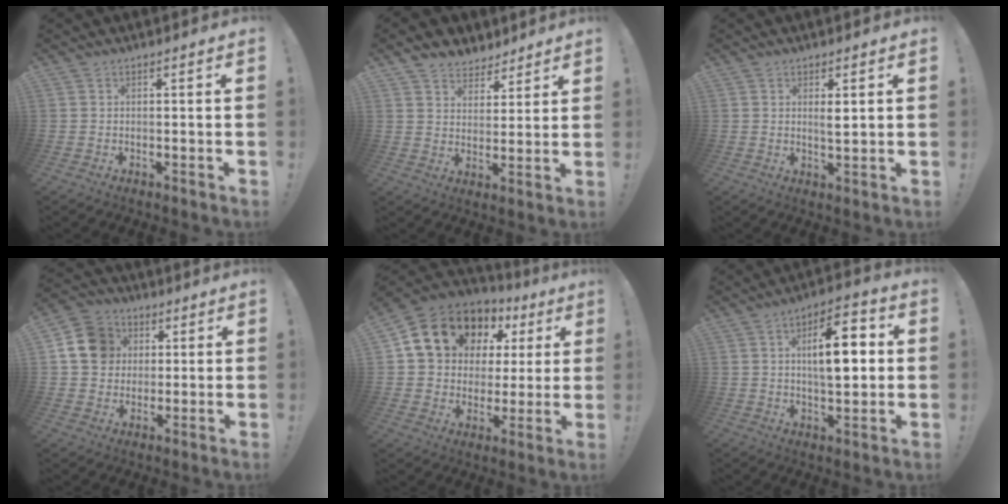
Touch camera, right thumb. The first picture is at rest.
{"total": 6.2, "force": [4.5, 4.2, 0.8], "torque": [-0.015, -0.034, 0.089]}
{"total": 3.0, "force": [1.0, 0.8, 2.7], "torque": [-0.035, -0.012, 0.012]}
{"total": 13.0, "force": [2.9, 11.5, 5.3], "torque": [-0.062, 0.002, 0.063]}
{"total": 16.5, "force": [8.8, 12.0, 7.1], "torque": [-0.116, -0.043, 0.181]}
{"total": 13.5, "force": [1.7, 6.1, 11.9], "torque": [-0.174, 0.001, 0.023]}